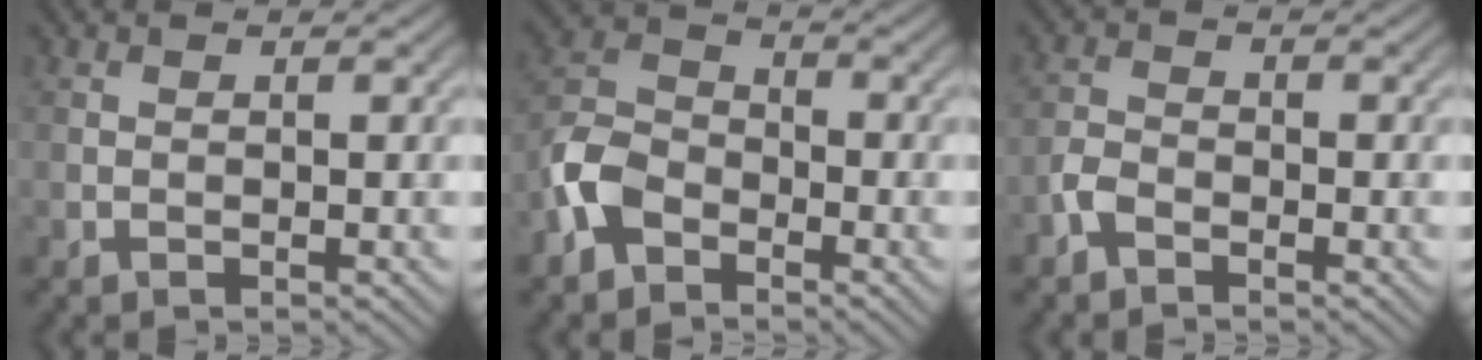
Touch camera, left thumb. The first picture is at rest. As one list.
[{"total": 6.4, "force": [-3.6, 3.9, 3.5], "torque": [-0.084, 0.006, -0.089]}, {"total": 2.4, "force": [-1.7, 1.1, 1.1], "torque": [-0.026, 0.003, -0.044]}]